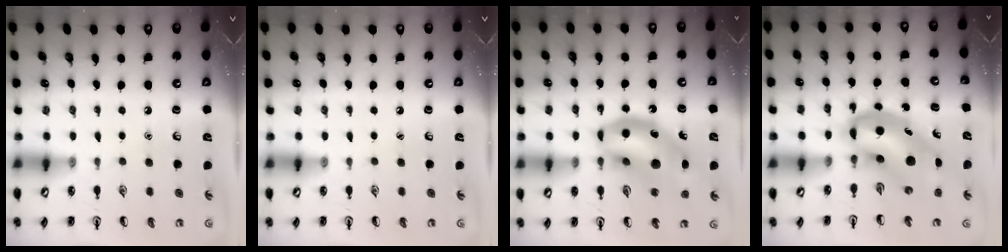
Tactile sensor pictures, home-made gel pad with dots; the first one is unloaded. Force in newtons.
{"total": 0.0}
{"total": 16.4, "press": 15.7, "slide": 4.8}
{"total": 9.5, "press": 9.1, "slide": 2.7}